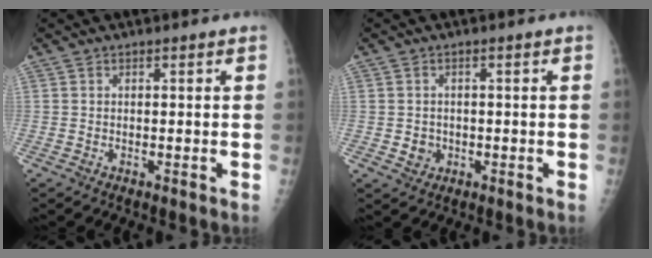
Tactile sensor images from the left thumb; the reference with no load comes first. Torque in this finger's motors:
{"motor_torque": [-0.02, 0.01, -0.10, -0.09, 0.00]}